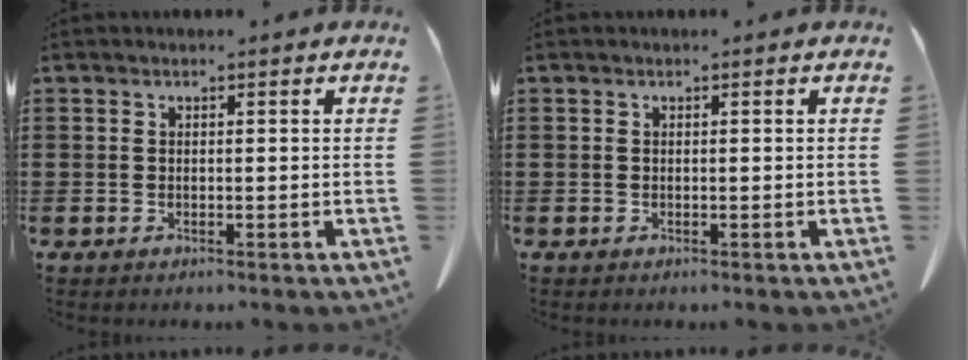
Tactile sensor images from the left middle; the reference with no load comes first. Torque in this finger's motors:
{"motor_torque": [0.00, 0.00, 0.00, -0.01]}